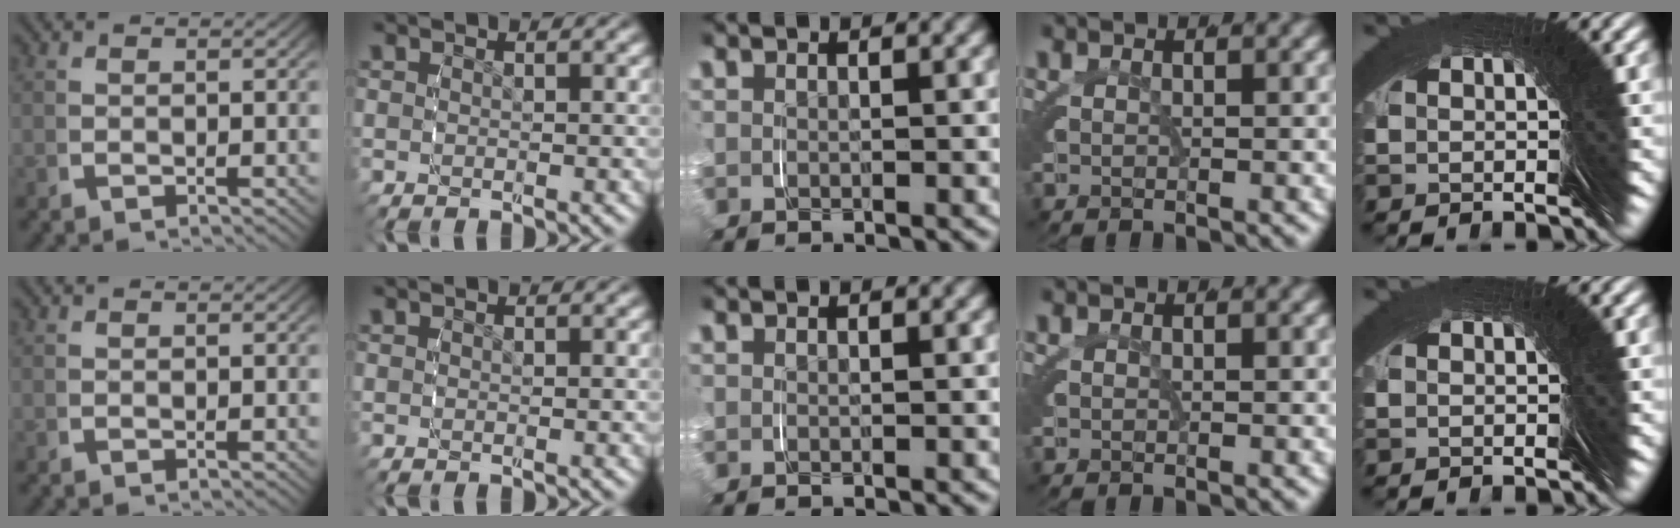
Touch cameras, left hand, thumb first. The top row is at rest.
{}